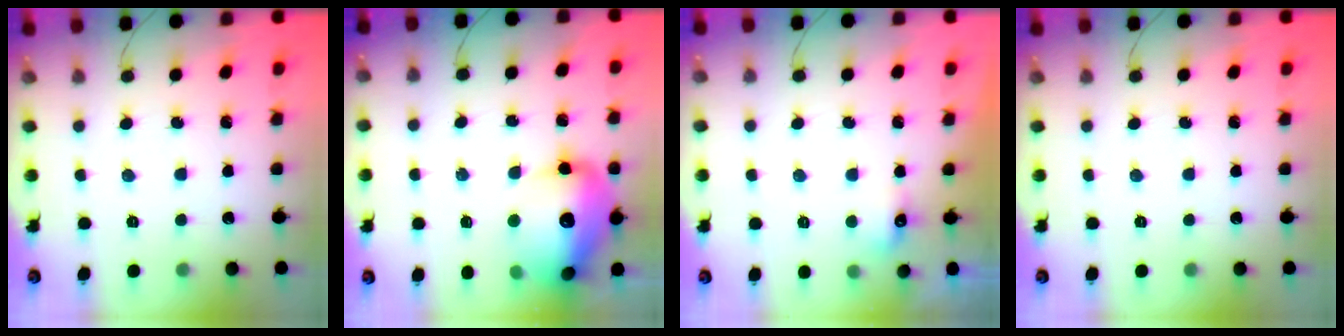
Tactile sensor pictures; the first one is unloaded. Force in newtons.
{"total": 19.8, "press": 19.5, "slide": 3.6}
{"total": 3.9, "press": 3.8, "slide": 1.0}
{"total": 0.0}